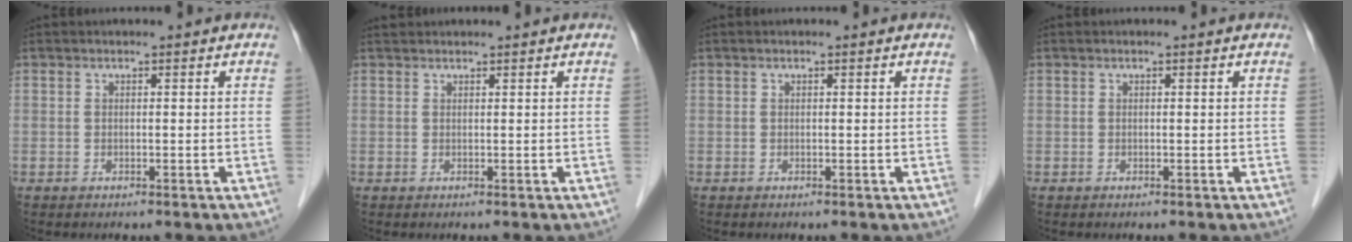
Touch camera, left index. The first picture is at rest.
{"total": 1.3, "force": [1.3, 0.2, 0.2], "torque": [-0.007, 0.022, 0.026]}
{"total": 0.0}
{"total": 0.0}